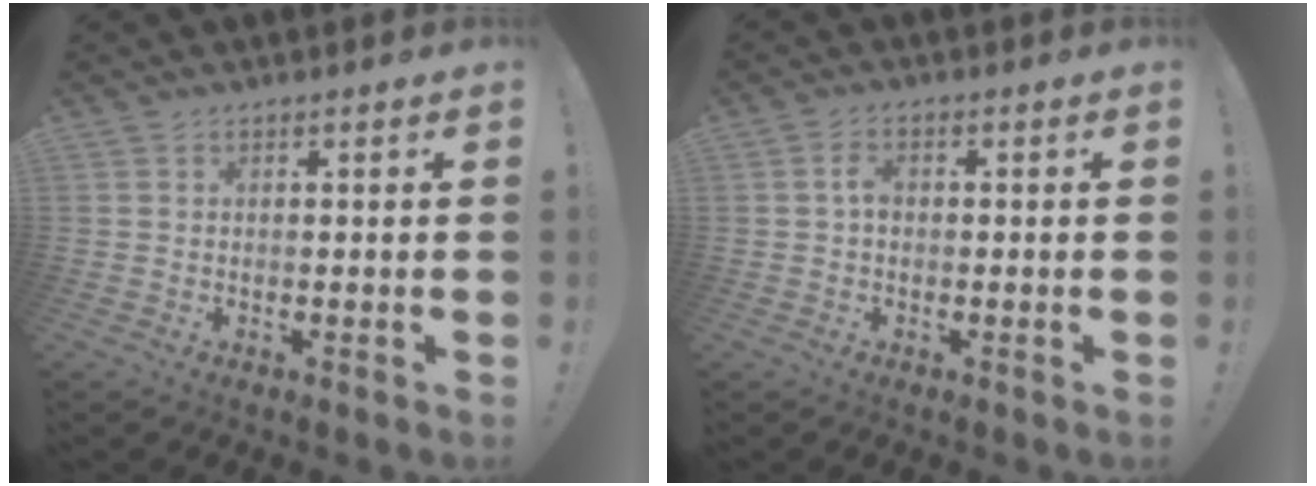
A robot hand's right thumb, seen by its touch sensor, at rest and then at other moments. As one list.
[{"total": 2.9, "force": [-0.2, 1.8, 2.2], "torque": [-0.042, 0.012, -0.005]}]